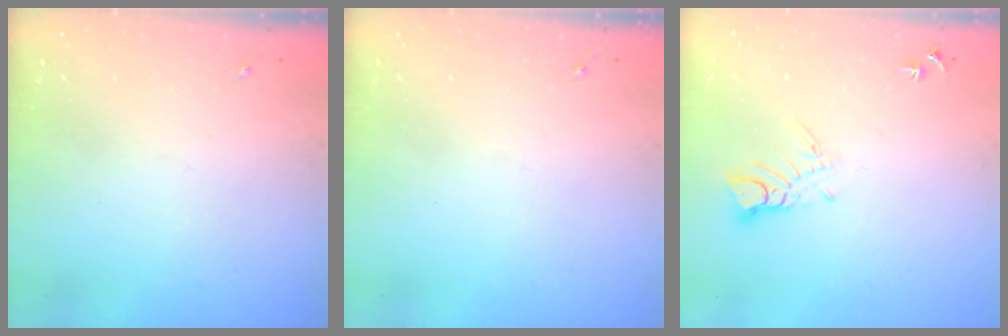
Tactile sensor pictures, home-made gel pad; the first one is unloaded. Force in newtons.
{"total": 0.0}
{"total": 5.3, "press": 5.3, "slide": 0.3}